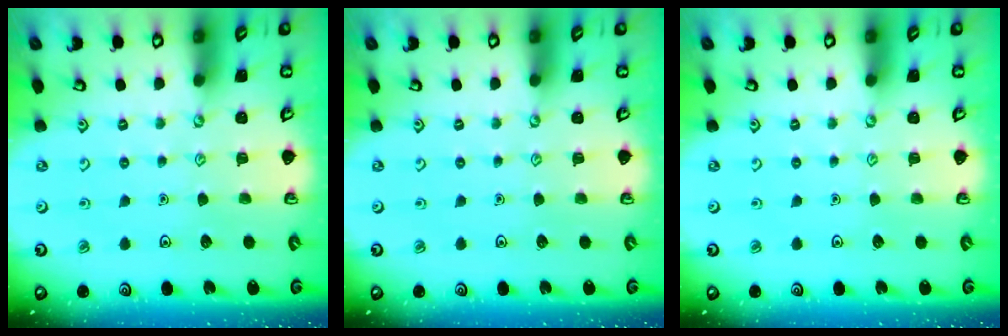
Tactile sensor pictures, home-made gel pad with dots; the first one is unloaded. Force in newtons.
{"total": 0.0}
{"total": 0.0}